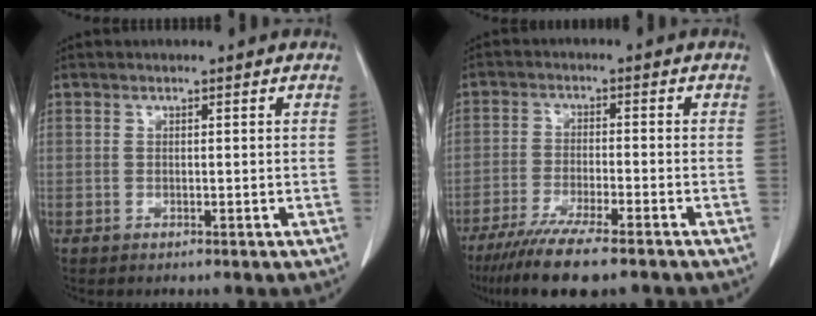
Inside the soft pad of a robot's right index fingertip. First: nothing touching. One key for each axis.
{"total": 10.9, "fx": -8.5, "fy": 0.8, "fz": 6.8, "tx": -0.109, "ty": -0.026, "tz": -0.137}